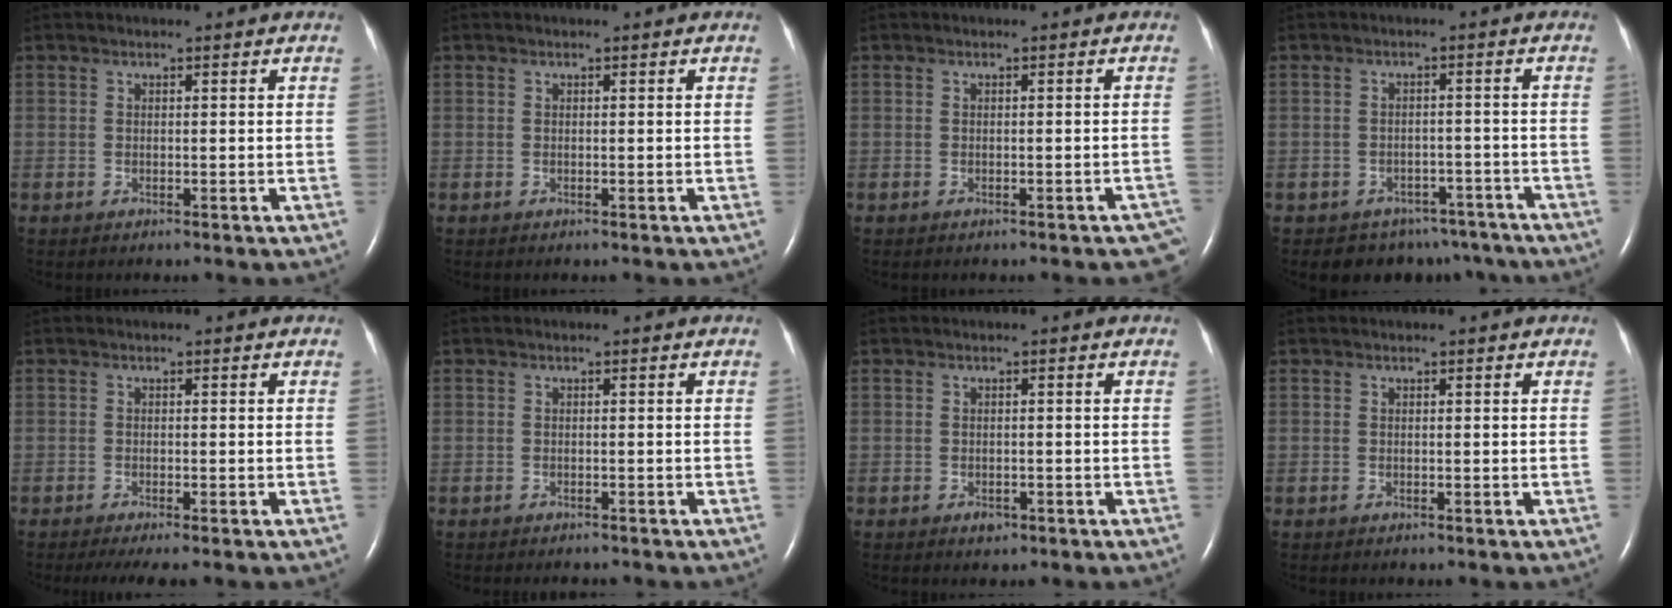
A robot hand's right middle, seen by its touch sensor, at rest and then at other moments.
{"total": 0.0}
{"total": 3.8, "force": [-3.1, 1.2, 1.7], "torque": [-0.004, -0.003, -0.032]}
{"total": 8.0, "force": [-6.2, 5.0, 0.6], "torque": [0.000, 0.023, -0.066]}
{"total": 3.7, "force": [-2.7, 0.3, 2.5], "torque": [-0.041, -0.012, -0.040]}
{"total": 2.3, "force": [-2.0, 0.7, 0.8], "torque": [-0.016, -0.005, -0.019]}
{"total": 1.3, "force": [-0.7, 0.8, 0.6], "torque": [-0.010, 0.001, -0.006]}
{"total": 0.0}